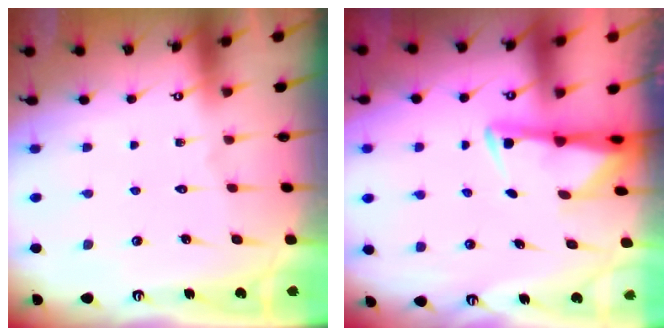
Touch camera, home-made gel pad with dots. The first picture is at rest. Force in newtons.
{"total": 2.8, "press": 2.8, "slide": 0.6}